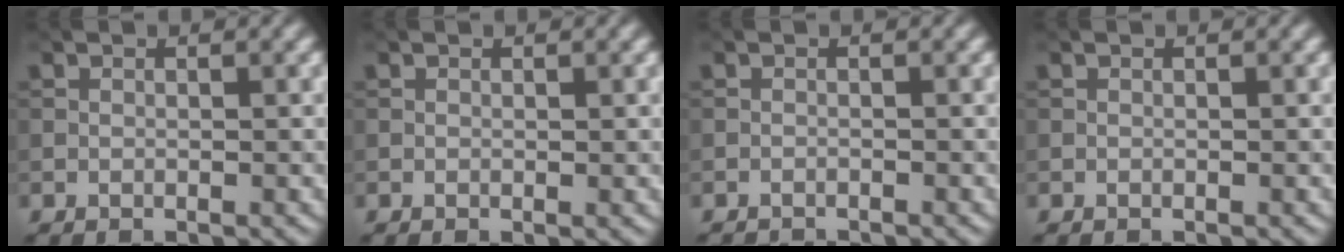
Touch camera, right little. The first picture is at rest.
{"total": 0.0}
{"total": 1.7, "force": [-1.7, 0.1, 0.2], "torque": [0.003, -0.009, -0.029]}
{"total": 0.0}